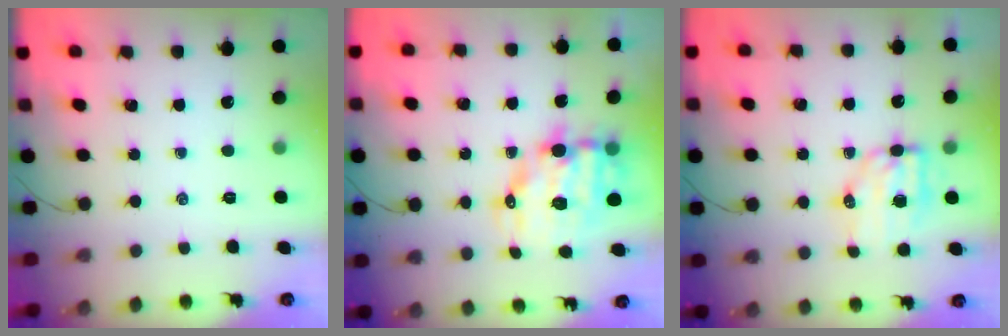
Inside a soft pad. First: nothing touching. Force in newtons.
{"total": 13.0, "press": 12.7, "slide": 2.8}
{"total": 7.5, "press": 7.3, "slide": 1.4}